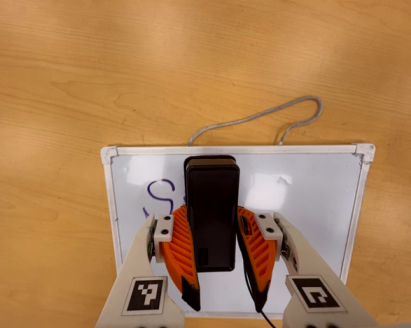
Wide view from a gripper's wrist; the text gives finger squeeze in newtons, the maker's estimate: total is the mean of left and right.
{"total": 9.8, "left": 7.9, "right": 11.7}